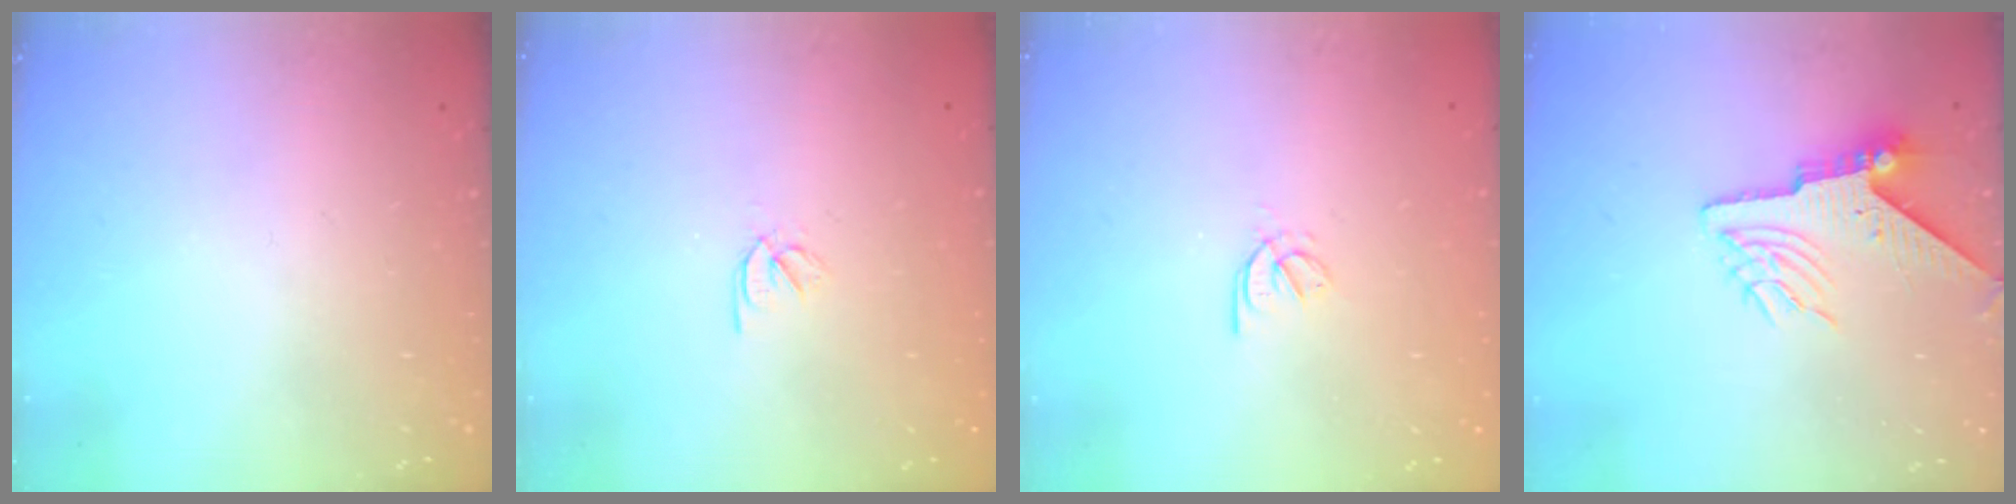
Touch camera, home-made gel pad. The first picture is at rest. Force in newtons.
{"total": 2.4, "press": 2.3, "slide": 0.7}
{"total": 2.9, "press": 2.8, "slide": 0.8}
{"total": 8.4, "press": 8.3, "slide": 1.2}